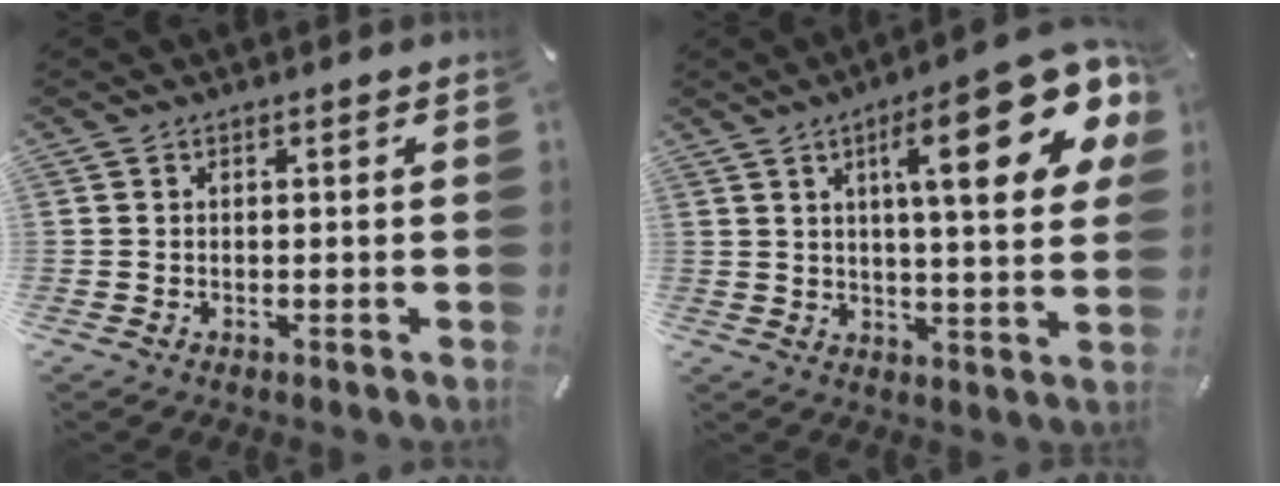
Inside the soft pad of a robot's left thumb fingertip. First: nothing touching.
{"total": 20.7, "force": [8.5, 5.7, 18.0], "torque": [-0.263, -0.030, 0.118]}